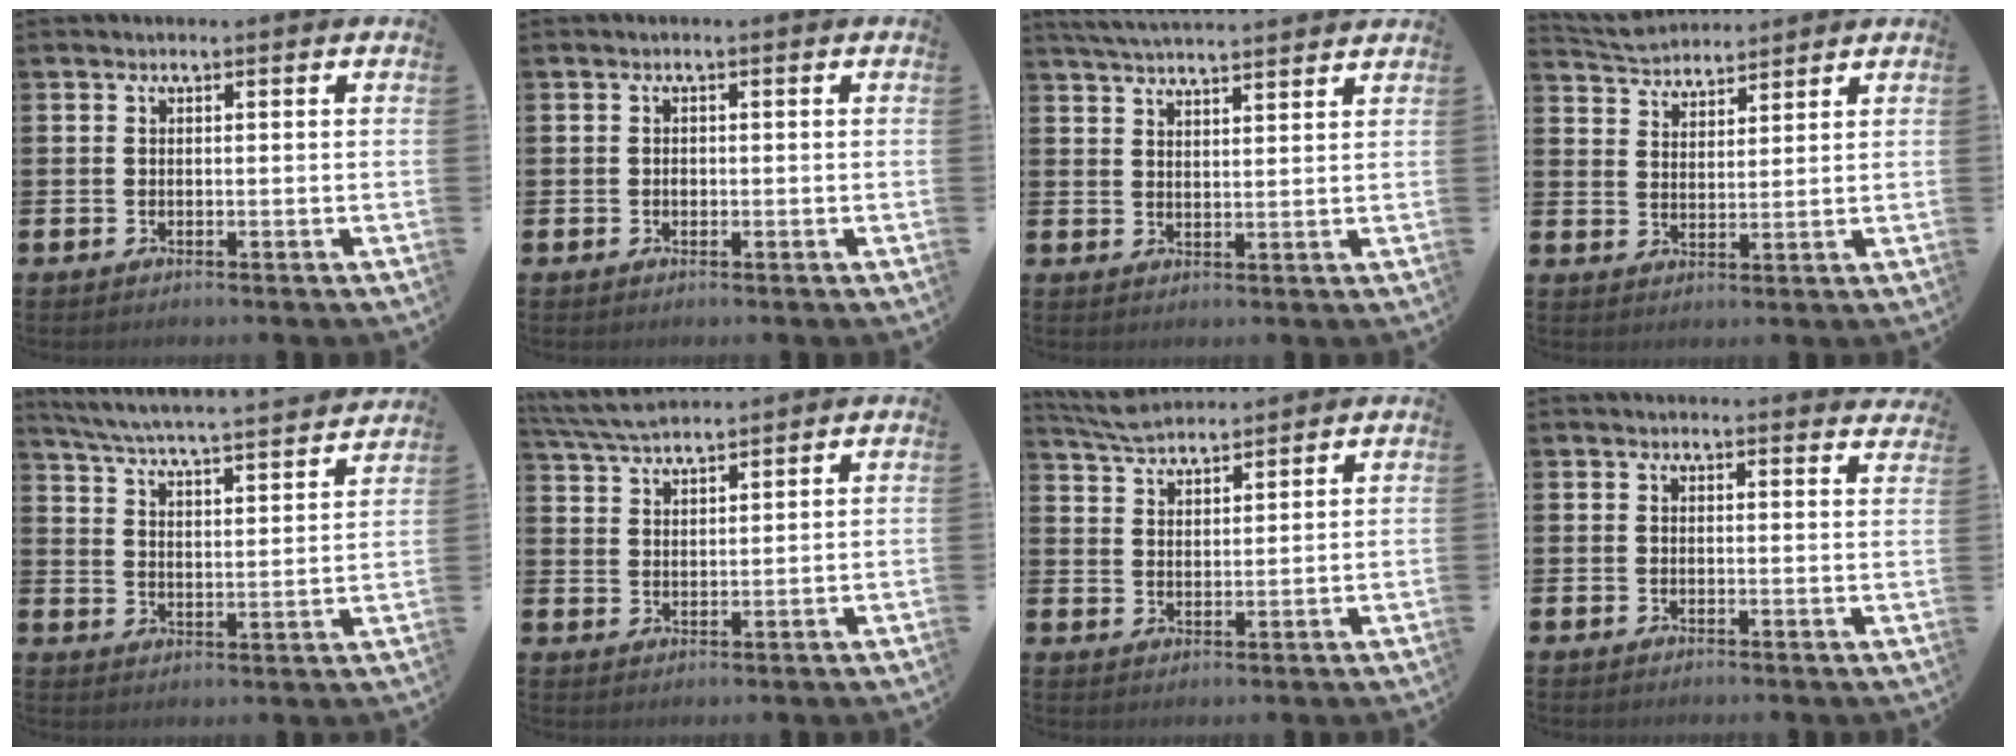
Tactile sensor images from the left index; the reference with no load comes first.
{"total": 0.6, "force": [-0.1, 0.5, 0.3], "torque": [0.002, 0.001, -0.005]}
{"total": 4.4, "force": [4.3, -0.2, 0.6], "torque": [-0.021, -0.021, 0.079]}
{"total": 4.3, "force": [4.2, 0.8, -0.2], "torque": [-0.011, -0.021, 0.075]}
{"total": 5.8, "force": [5.5, 0.1, 1.8], "torque": [-0.055, -0.050, 0.090]}
{"total": 5.3, "force": [5.1, 0.6, 1.3], "torque": [-0.031, -0.023, 0.091]}
{"total": 5.1, "force": [5.1, 0.6, 0.7], "torque": [-0.019, -0.026, 0.091]}
{"total": 1.6, "force": [1.6, 0.1, 0.0], "torque": [0.014, -0.012, 0.025]}